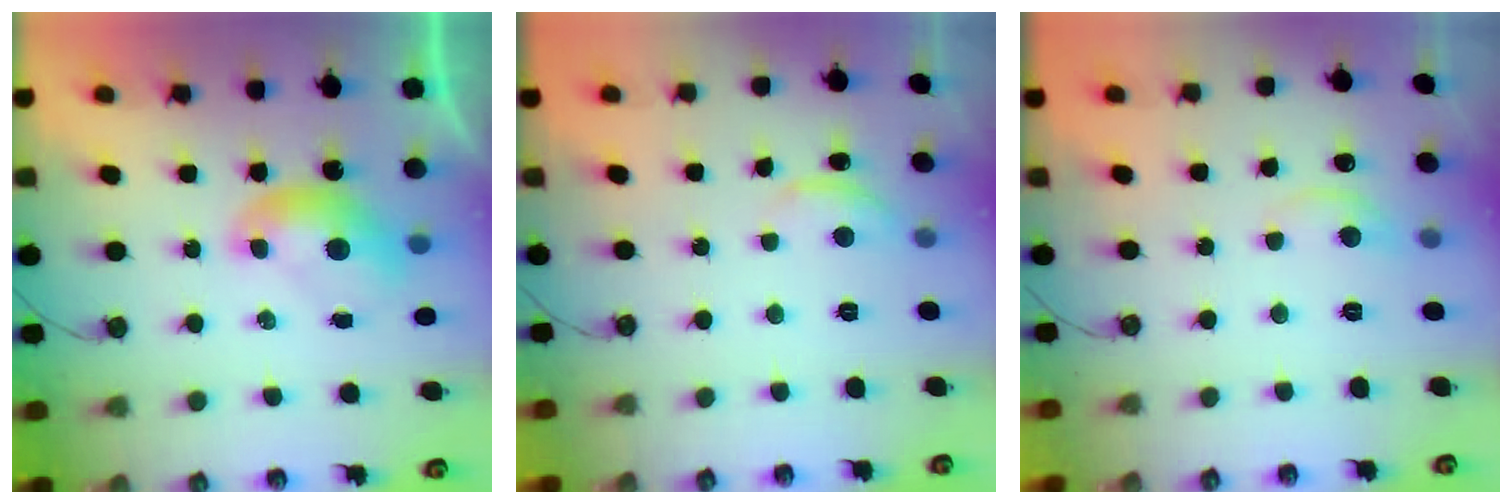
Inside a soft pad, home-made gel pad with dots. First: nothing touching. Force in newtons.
{"total": 0.6, "press": 0.0, "slide": 0.6}
{"total": 0.0}